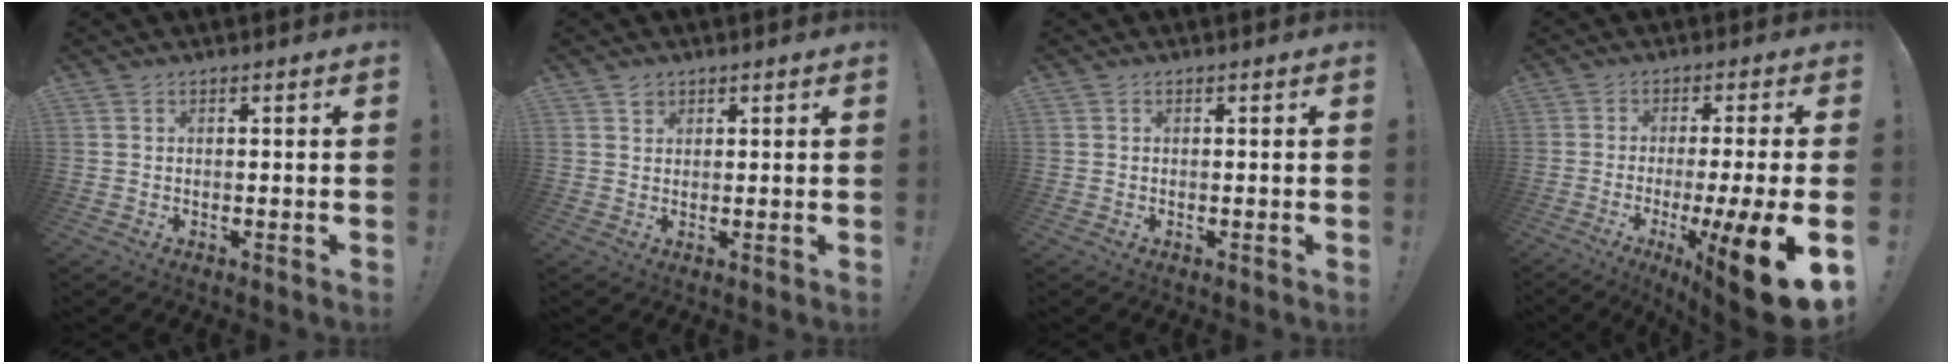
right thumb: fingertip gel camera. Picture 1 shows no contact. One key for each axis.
{"total": 1.6, "fx": 1.2, "fy": 1.1, "fz": 0.1, "tx": 0.009, "ty": -0.008, "tz": 0.021}
{"total": 0.0}
{"total": 16.6, "fx": -6.3, "fy": 1.3, "fz": 15.3, "tx": -0.224, "ty": 0.020, "tz": -0.095}